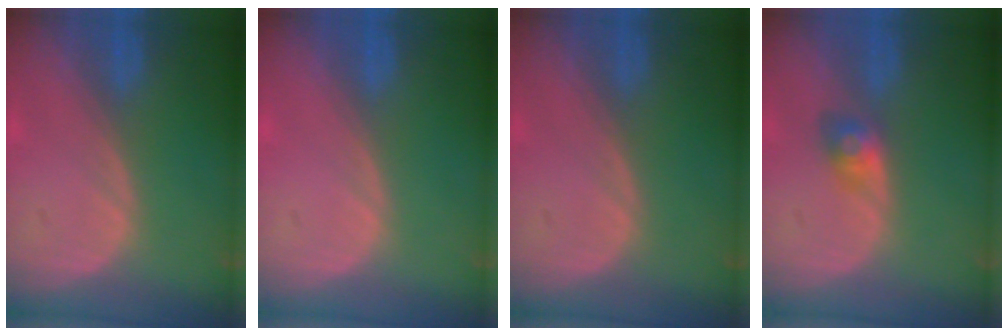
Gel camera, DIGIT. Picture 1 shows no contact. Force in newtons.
{"total": 0.0}
{"total": 0.0}
{"total": 2.9, "press": 2.7, "slide": 1.0}